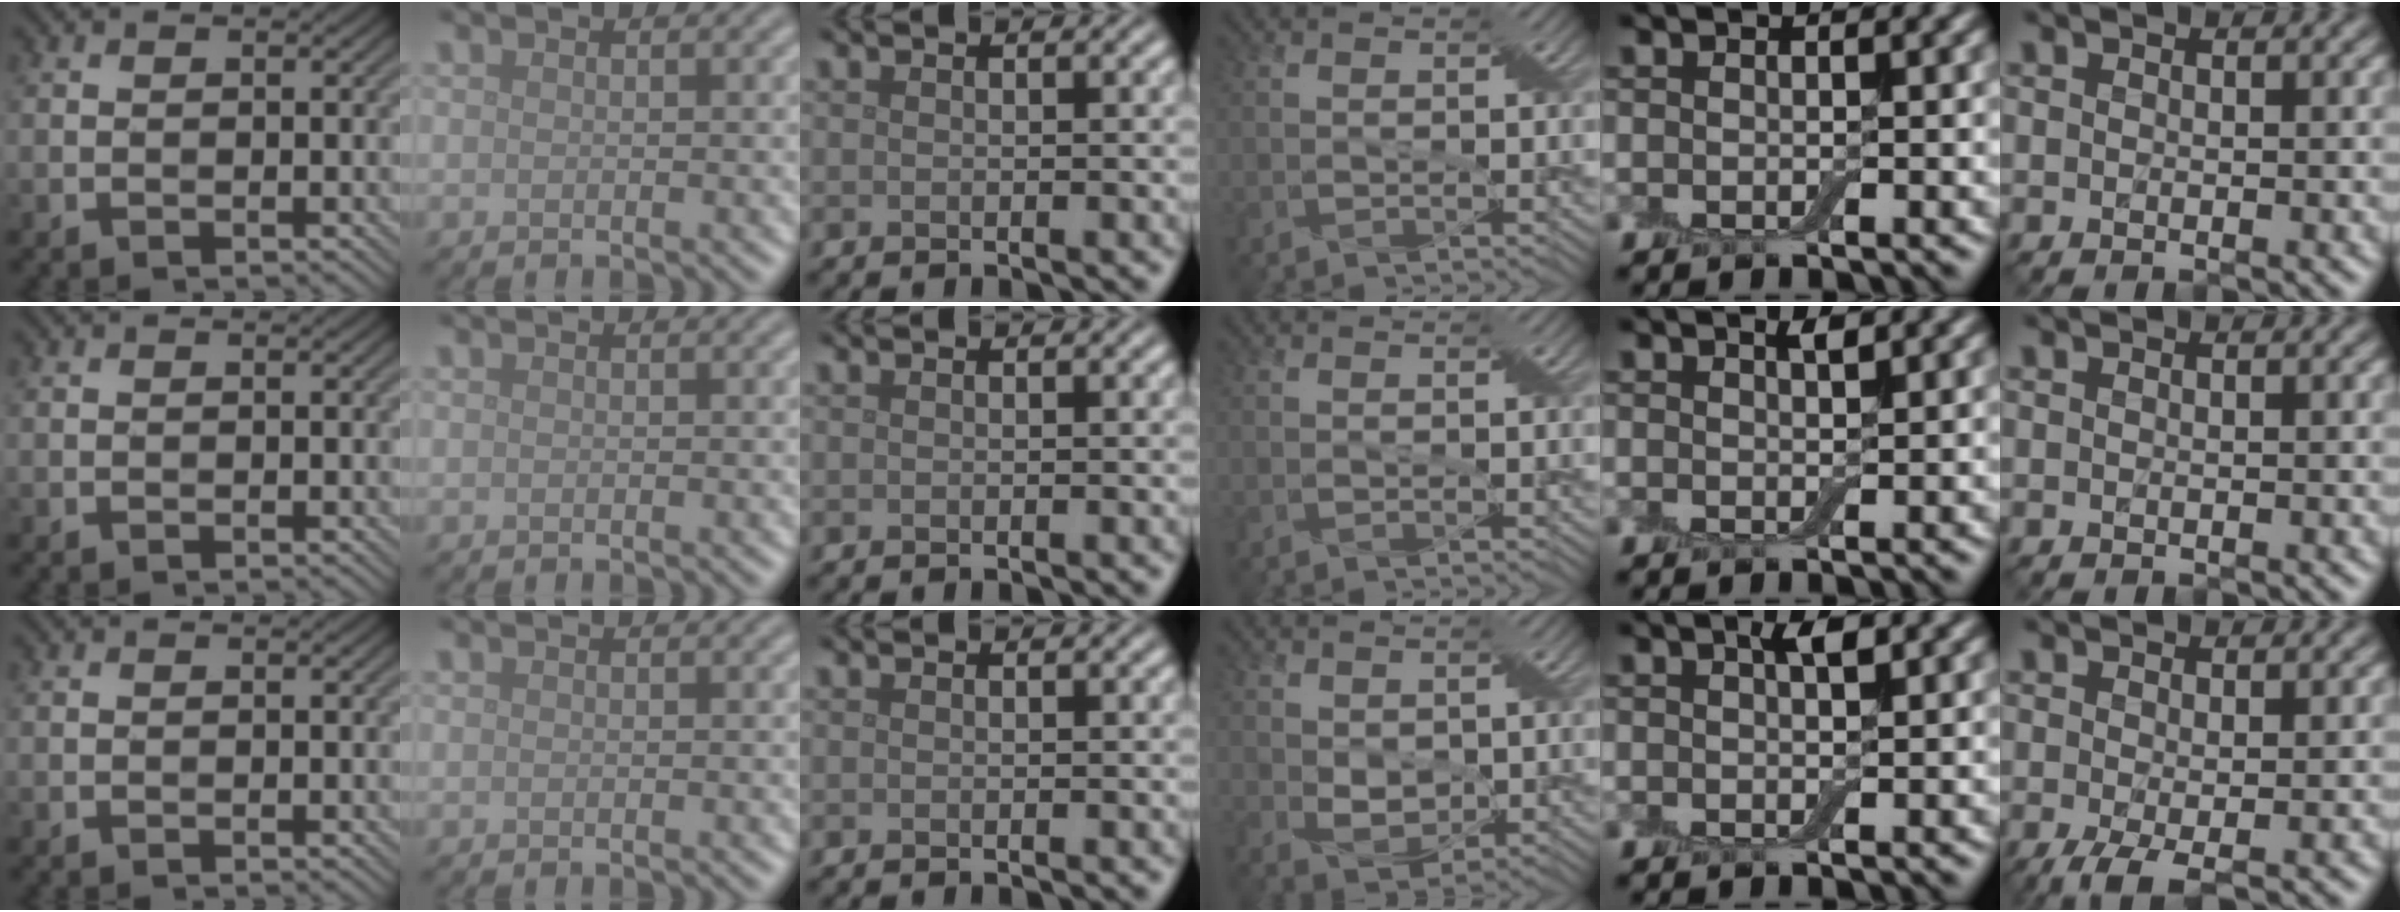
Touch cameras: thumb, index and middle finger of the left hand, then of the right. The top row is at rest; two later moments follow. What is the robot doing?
{"motion": "pour", "object": "cup"}